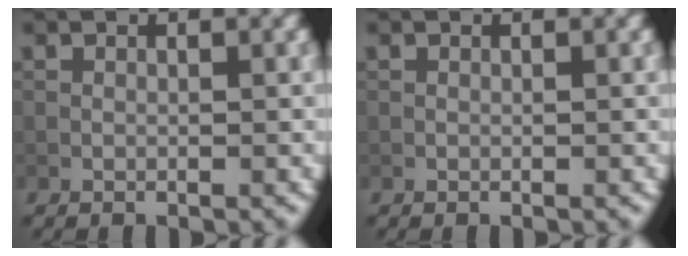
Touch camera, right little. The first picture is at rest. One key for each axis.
{"total": 0.0}